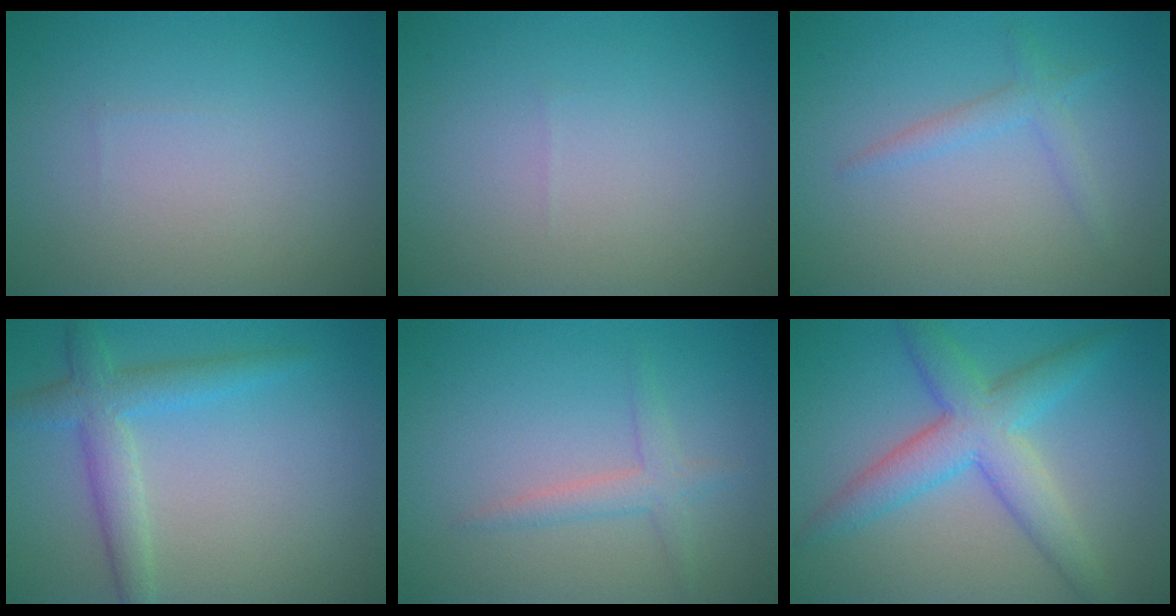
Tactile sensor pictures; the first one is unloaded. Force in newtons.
{"total": 0.0}
{"total": 1.7, "press": 1.7, "slide": 0.1}
{"total": 3.6, "press": 3.6, "slide": 0.1}
{"total": 2.0, "press": 2.0, "slide": 0.1}
{"total": 5.8, "press": 5.8, "slide": 0.1}